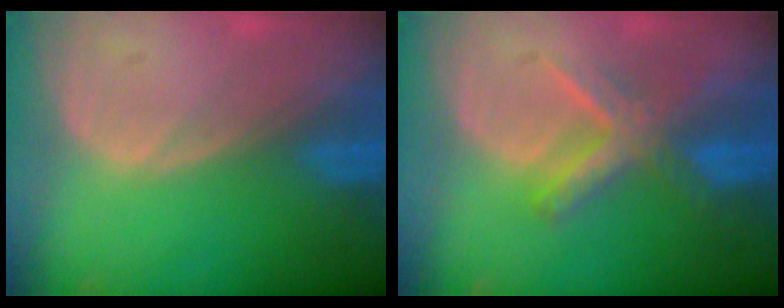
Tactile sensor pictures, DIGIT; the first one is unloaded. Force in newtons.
{"total": 5.9, "press": 5.9, "slide": 0.8}